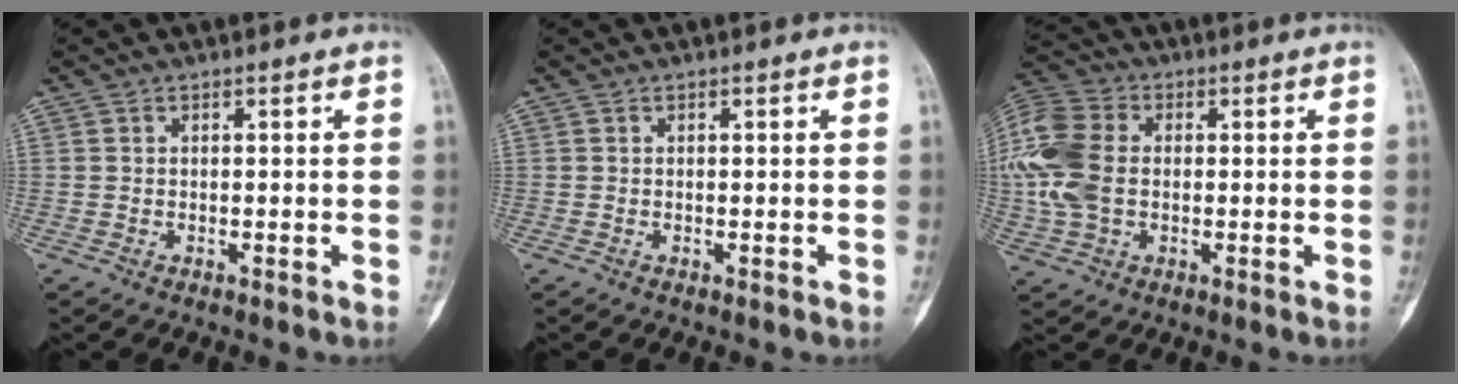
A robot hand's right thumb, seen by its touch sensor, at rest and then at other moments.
{"total": 0.0}
{"total": 14.7, "force": [0.5, 10.3, 10.4], "torque": [-0.244, 0.017, 0.008]}